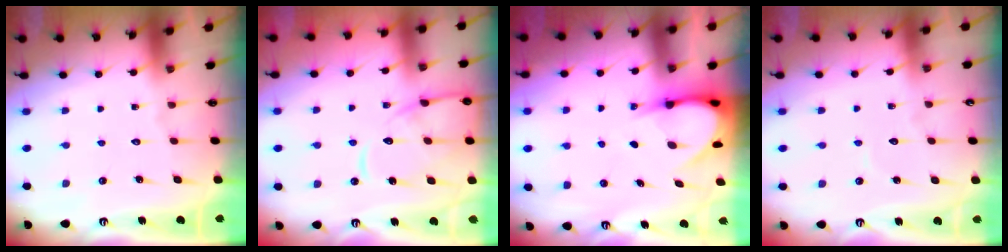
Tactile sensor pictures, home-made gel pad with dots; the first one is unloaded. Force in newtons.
{"total": 12.7, "press": 12.6, "slide": 1.2}
{"total": 6.5, "press": 6.4, "slide": 0.7}
{"total": 3.7, "press": 3.7, "slide": 0.3}